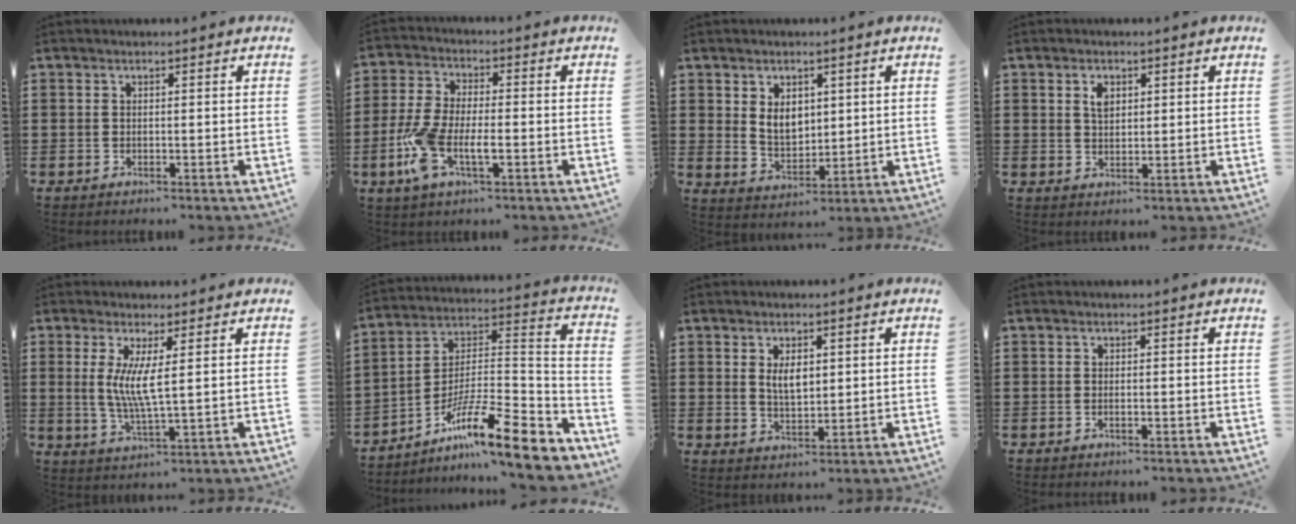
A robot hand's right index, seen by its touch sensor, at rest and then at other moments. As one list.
[{"total": 7.7, "force": [-2.6, 3.2, 6.5], "torque": [-0.162, -0.016, -0.054]}, {"total": 5.0, "force": [1.8, 3.4, 3.1], "torque": [-0.056, 0.001, 0.031]}, {"total": 2.5, "force": [1.1, 1.4, 1.8], "torque": [-0.041, 0.002, 0.020]}, {"total": 5.7, "force": [1.3, 0.5, 5.5], "torque": [-0.111, -0.009, 0.023]}, {"total": 14.2, "force": [-9.6, 2.2, 10.2], "torque": [-0.165, 0.011, -0.172]}, {"total": 3.7, "force": [1.1, 1.6, 3.2], "torque": [-0.059, 0.000, 0.018]}, {"total": 0.6, "force": [-0.2, 0.1, 0.5], "torque": [-0.010, -0.004, -0.003]}]